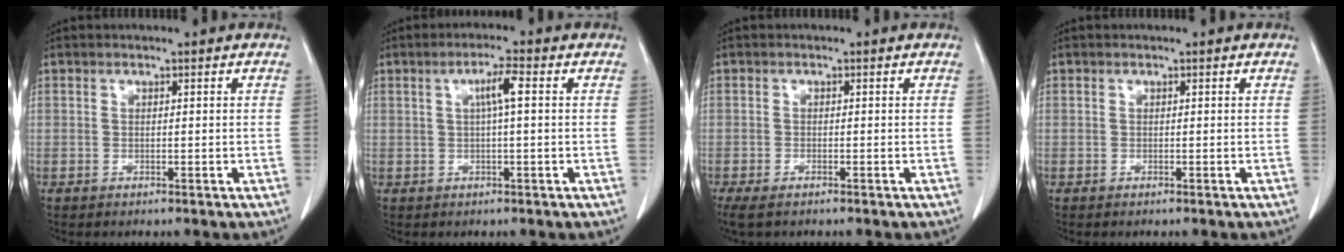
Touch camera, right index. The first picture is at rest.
{"total": 3.4, "force": [0.7, 0.3, 3.3], "torque": [-0.059, 0.008, 0.013]}
{"total": 3.5, "force": [-2.6, 1.1, 2.1], "torque": [-0.041, -0.011, -0.041]}
{"total": 0.0}